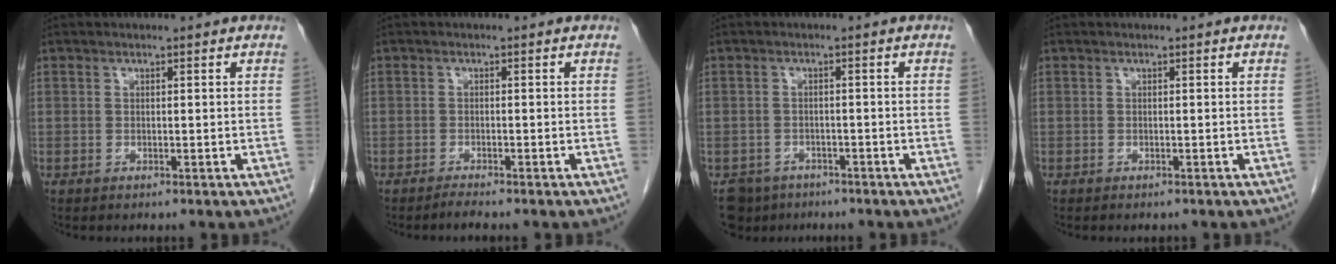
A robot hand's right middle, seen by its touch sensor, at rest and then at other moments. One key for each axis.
{"total": 1.3, "fx": -1.2, "fy": -0.2, "fz": 0.4, "tx": -0.014, "ty": -0.003, "tz": -0.021}
{"total": 4.2, "fx": -3.2, "fy": 2.7, "fz": 0.1, "tx": 0.000, "ty": 0.002, "tz": -0.051}
{"total": 0.8, "fx": -0.7, "fy": 0.3, "fz": 0.2, "tx": -0.007, "ty": -0.002, "tz": -0.009}